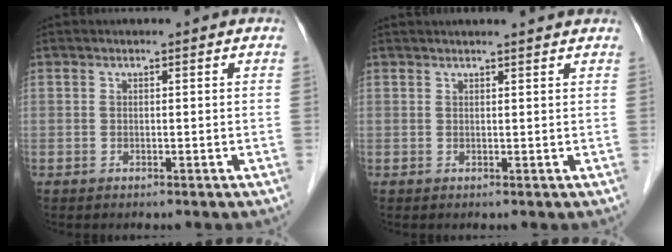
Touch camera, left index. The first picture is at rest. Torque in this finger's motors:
{"motor_torque": [-0.10, -1.44, 0.30, 0.07]}